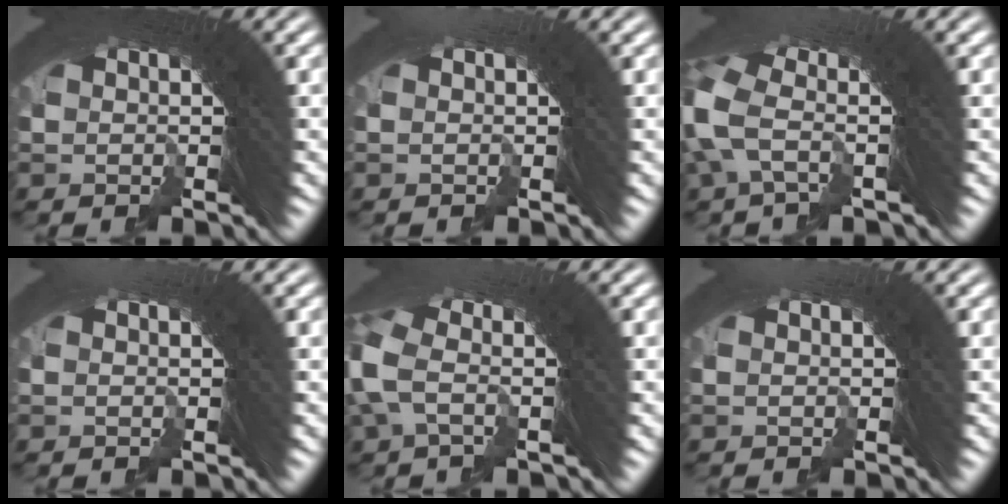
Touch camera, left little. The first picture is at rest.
{"total": 0.0}
{"total": 2.6, "force": [-0.2, 0.9, 2.5], "torque": [-0.060, 0.002, -0.005]}
{"total": 0.0}
{"total": 2.0, "force": [-0.3, 0.5, 1.9], "torque": [-0.046, 0.007, -0.009]}
{"total": 0.0}